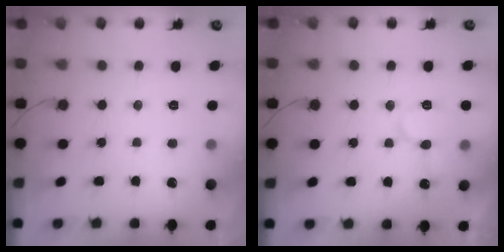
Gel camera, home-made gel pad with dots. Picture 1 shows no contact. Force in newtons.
{"total": 9.9, "press": 9.8, "slide": 1.2}